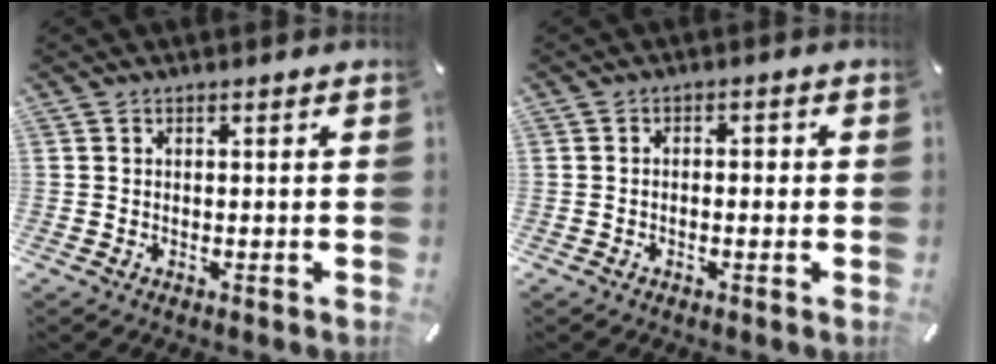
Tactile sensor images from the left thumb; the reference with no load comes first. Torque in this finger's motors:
{"motor_torque": [-0.13, -0.53, -0.07, 0.16, -0.13]}